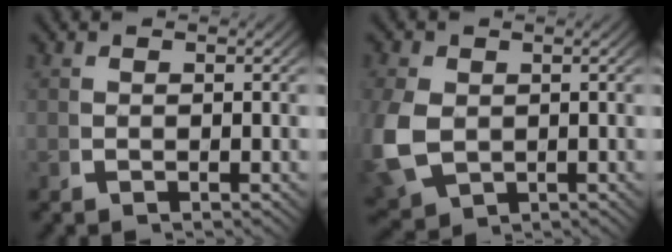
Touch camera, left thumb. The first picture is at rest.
{"total": 7.1, "force": [-1.0, 5.8, 4.0], "torque": [-0.128, -0.047, 0.012]}